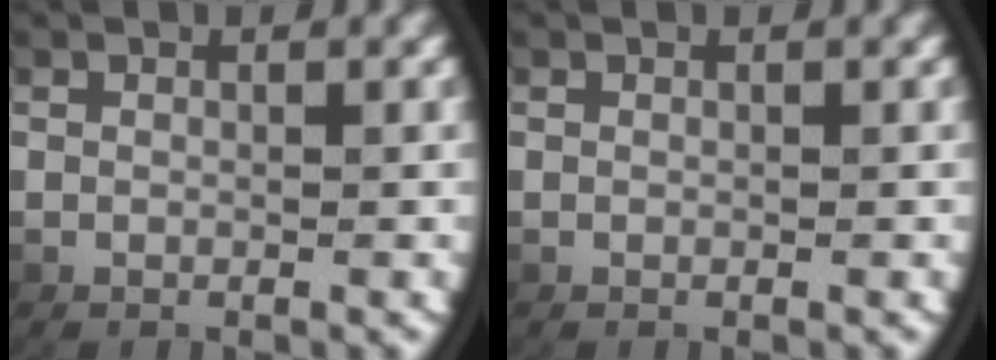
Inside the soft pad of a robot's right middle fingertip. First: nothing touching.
{"total": 0.0}